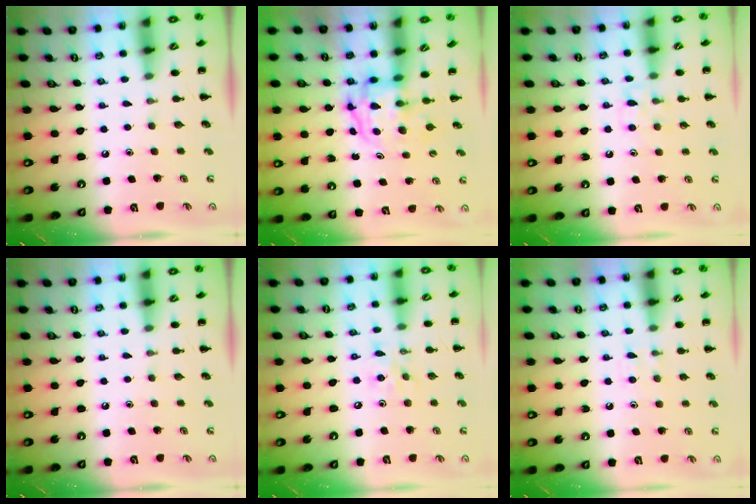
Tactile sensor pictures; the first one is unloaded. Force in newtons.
{"total": 3.9, "press": 3.8, "slide": 0.6}
{"total": 7.4, "press": 7.1, "slide": 2.1}
{"total": 0.0}
{"total": 5.9, "press": 5.8, "slide": 0.7}
{"total": 3.5, "press": 3.3, "slide": 1.2}